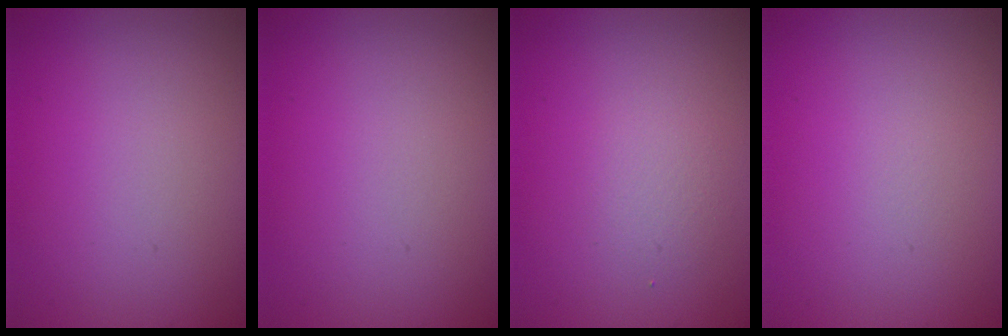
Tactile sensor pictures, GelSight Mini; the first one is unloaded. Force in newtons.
{"total": 0.0}
{"total": 1.4, "press": 1.4, "slide": 0.0}
{"total": 0.0}